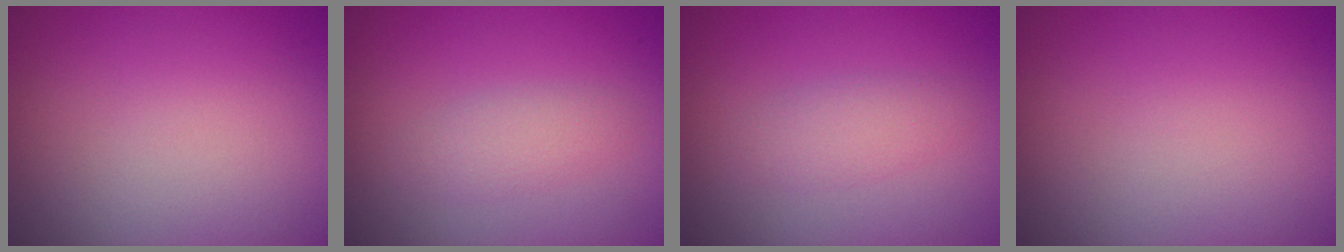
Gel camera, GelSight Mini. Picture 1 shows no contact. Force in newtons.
{"total": 1.8, "press": 1.8, "slide": 0.0}
{"total": 1.8, "press": 1.8, "slide": 0.1}
{"total": 0.0}